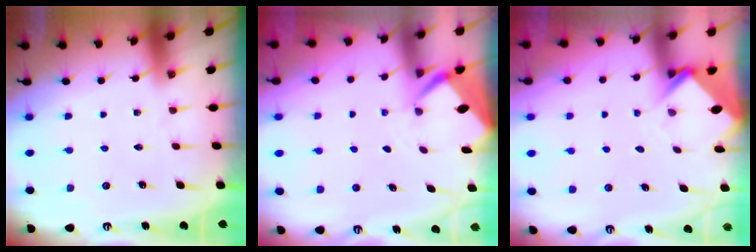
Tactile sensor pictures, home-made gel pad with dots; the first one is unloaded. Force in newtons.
{"total": 2.6, "press": 2.6, "slide": 0.3}
{"total": 3.9, "press": 3.8, "slide": 0.3}